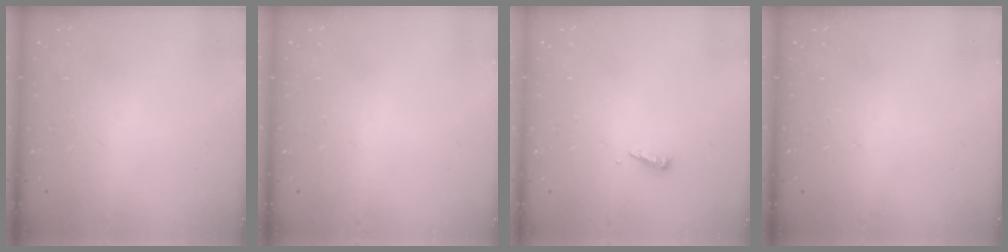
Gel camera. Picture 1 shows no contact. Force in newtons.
{"total": 1.1, "press": 0.9, "slide": 0.6}
{"total": 4.0, "press": 4.0, "slide": 0.4}
{"total": 0.0}